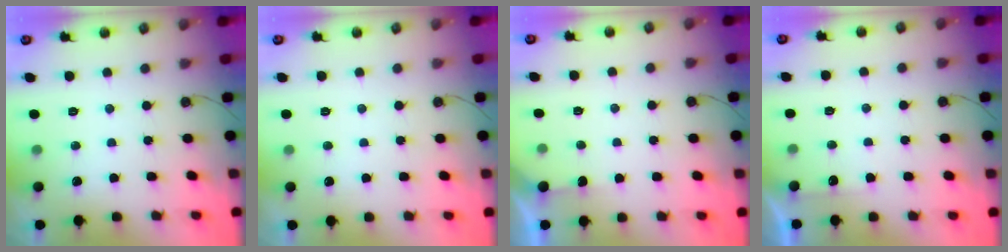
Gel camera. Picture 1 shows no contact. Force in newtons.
{"total": 0.0}
{"total": 3.6, "press": 3.6, "slide": 0.3}
{"total": 2.6, "press": 2.6, "slide": 0.5}